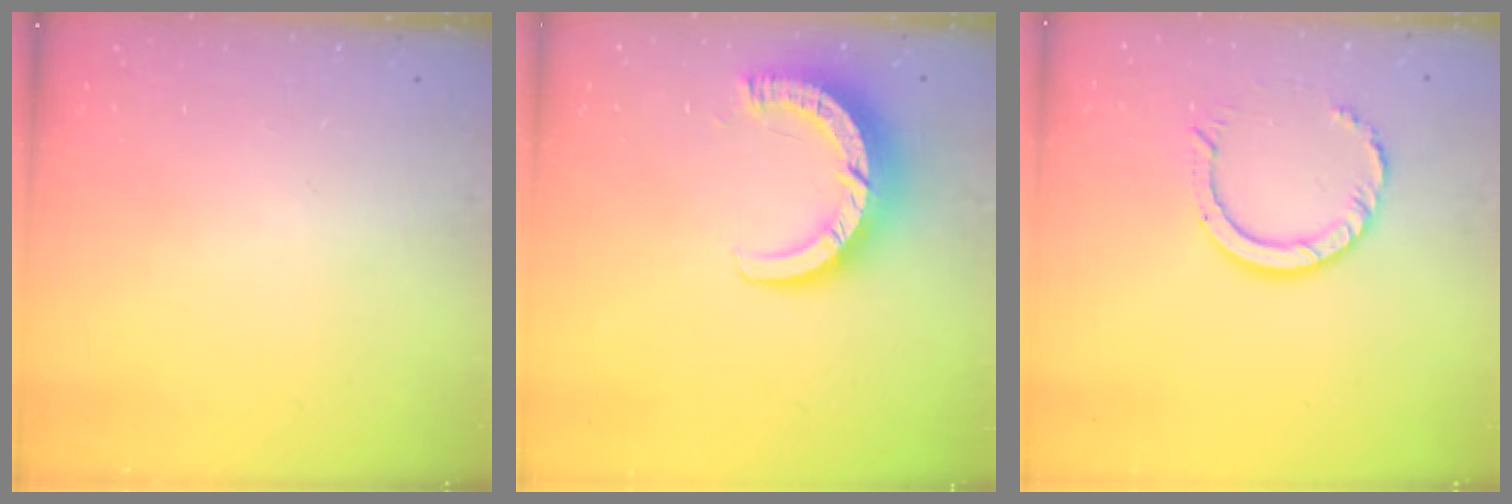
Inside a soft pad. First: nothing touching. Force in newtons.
{"total": 9.4, "press": 9.4, "slide": 1.0}
{"total": 8.3, "press": 8.2, "slide": 0.6}